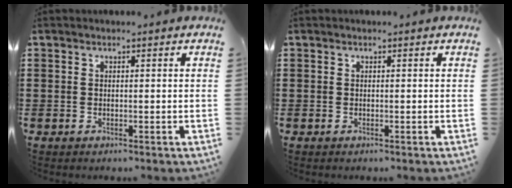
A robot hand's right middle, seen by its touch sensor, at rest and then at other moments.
{"total": 0.0}